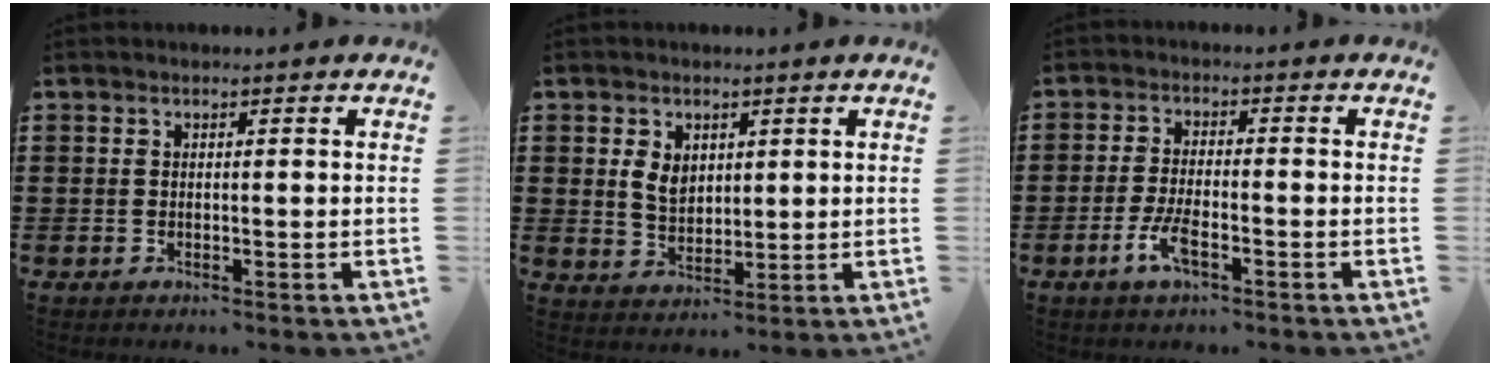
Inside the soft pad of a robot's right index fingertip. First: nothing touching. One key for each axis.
{"total": 4.5, "fx": 1.2, "fy": 3.2, "fz": 2.8, "tx": -0.064, "ty": 0.011, "tz": 0.021}
{"total": 4.6, "fx": -2.3, "fy": 1.5, "fz": 3.7, "tx": -0.089, "ty": -0.005, "tz": -0.049}